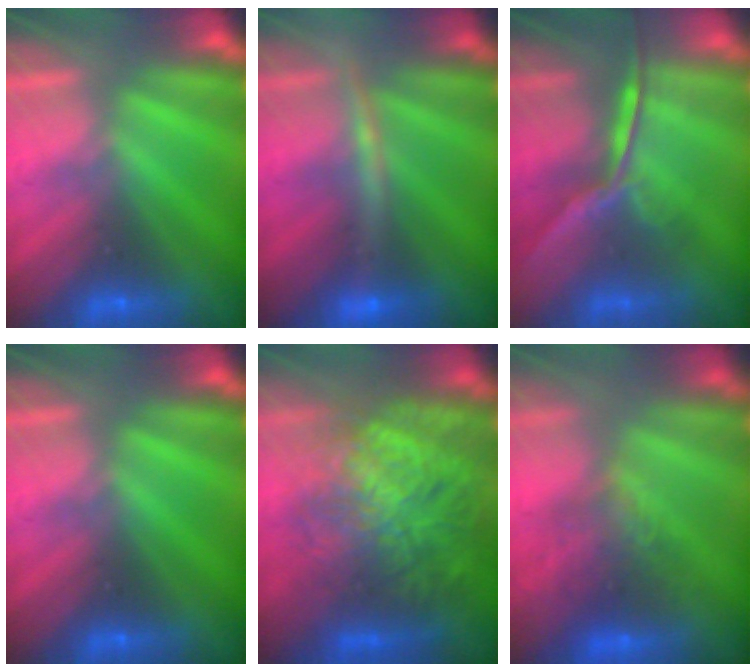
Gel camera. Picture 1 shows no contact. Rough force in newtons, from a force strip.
{"total": 2.5}
{"total": 1.6}
{"total": 0.0}
{"total": 9.3}
{"total": 6.9}